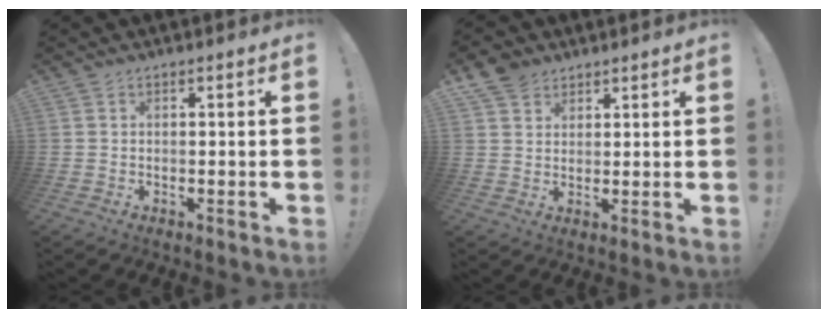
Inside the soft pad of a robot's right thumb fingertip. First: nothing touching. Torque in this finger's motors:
{"motor_torque": [0.15, 0.12, 0.53, 0.33, 0.00]}